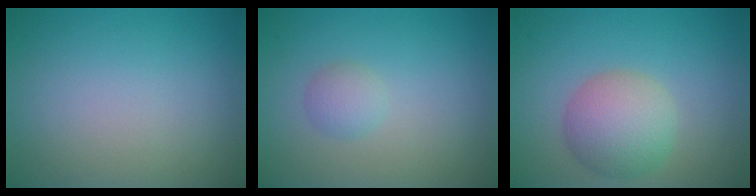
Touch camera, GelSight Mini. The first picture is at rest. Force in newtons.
{"total": 1.4, "press": 1.4, "slide": 0.1}
{"total": 4.8, "press": 4.8, "slide": 0.1}